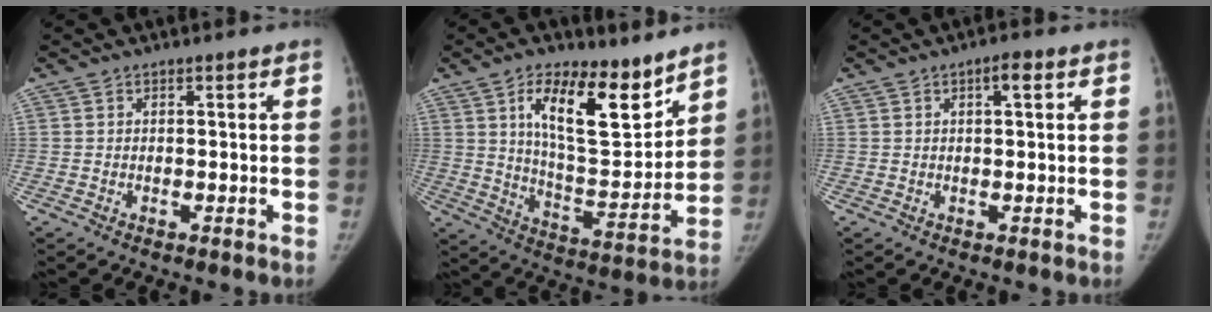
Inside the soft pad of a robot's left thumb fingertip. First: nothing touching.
{"total": 17.0, "force": [9.8, 7.0, 12.0], "torque": [-0.151, -0.068, 0.174]}
{"total": 2.5, "force": [1.0, 0.7, 2.2], "torque": [-0.033, 0.003, 0.012]}